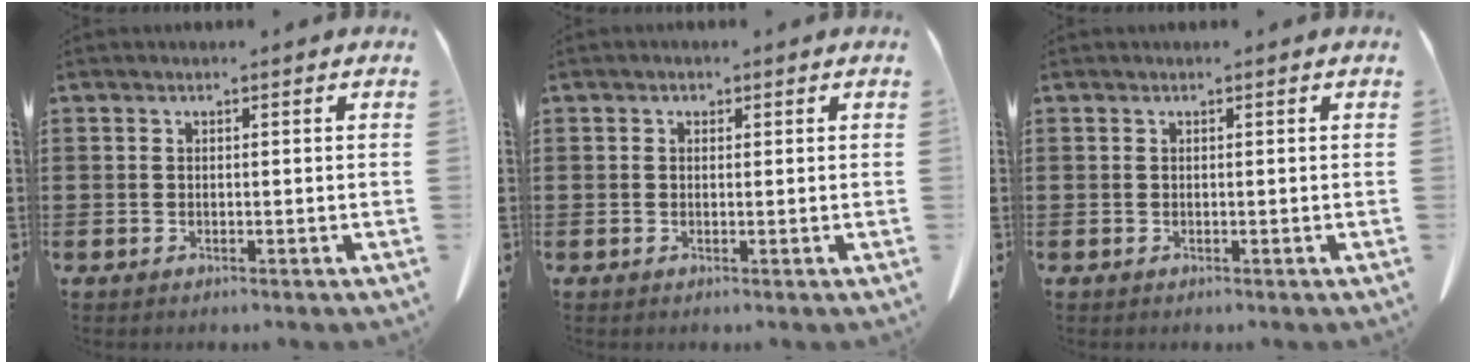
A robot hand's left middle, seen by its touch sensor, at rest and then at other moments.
{"total": 0.6, "force": [0.2, 0.5, 0.2], "torque": [-0.006, 0.004, 0.004]}
{"total": 0.0}